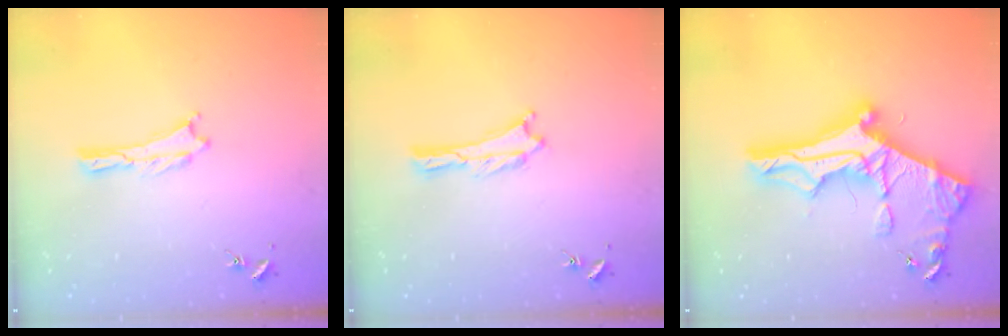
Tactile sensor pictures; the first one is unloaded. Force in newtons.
{"total": 0.0}
{"total": 12.4, "press": 12.3, "slide": 1.4}